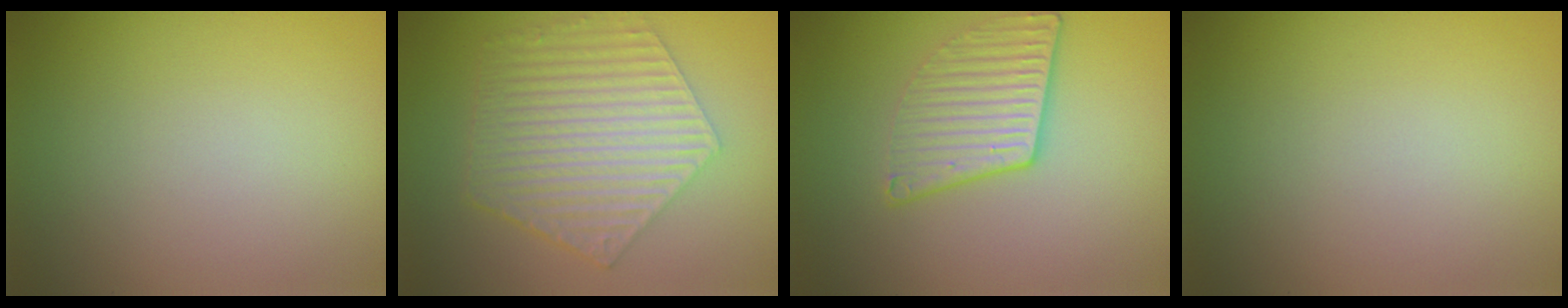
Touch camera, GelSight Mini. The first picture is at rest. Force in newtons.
{"total": 6.4, "press": 4.6, "slide": 4.5}
{"total": 3.1, "press": 2.7, "slide": 1.4}
{"total": 0.0}